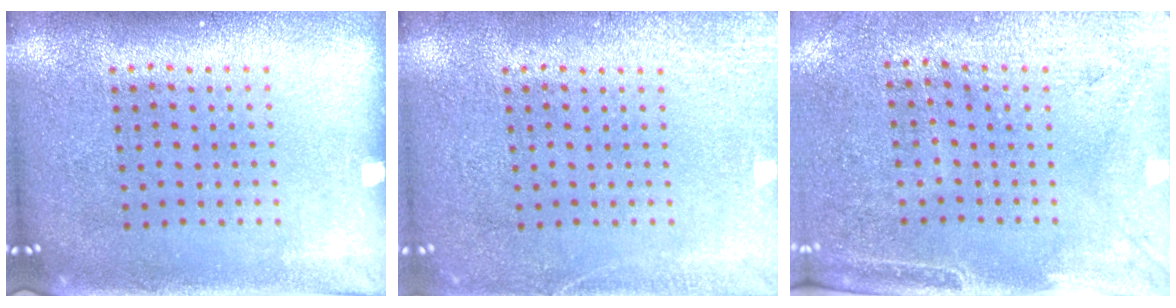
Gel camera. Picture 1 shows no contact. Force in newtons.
{"total": 2.3, "press": 2.3, "slide": 0.4}
{"total": 2.9, "press": 2.5, "slide": 1.6}